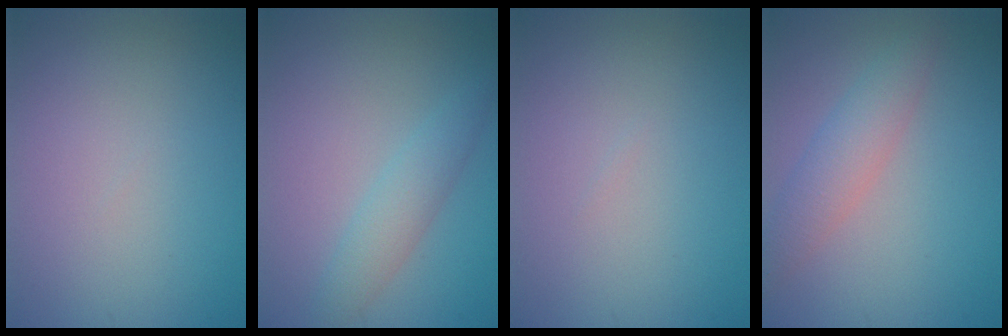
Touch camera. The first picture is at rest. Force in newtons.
{"total": 2.4, "press": 2.4, "slide": 0.1}
{"total": 0.0}
{"total": 2.9, "press": 2.9, "slide": 0.1}